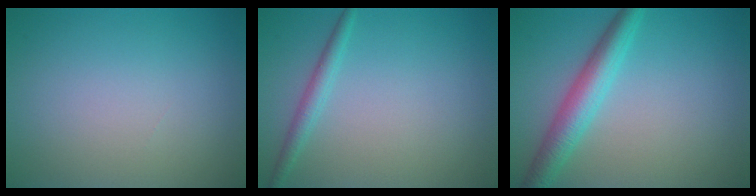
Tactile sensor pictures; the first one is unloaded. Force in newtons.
{"total": 1.7, "press": 1.7, "slide": 0.0}
{"total": 4.3, "press": 4.3, "slide": 0.1}